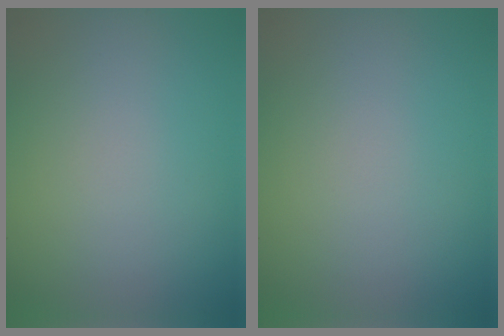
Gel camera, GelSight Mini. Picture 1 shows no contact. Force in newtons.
{"total": 0.0}